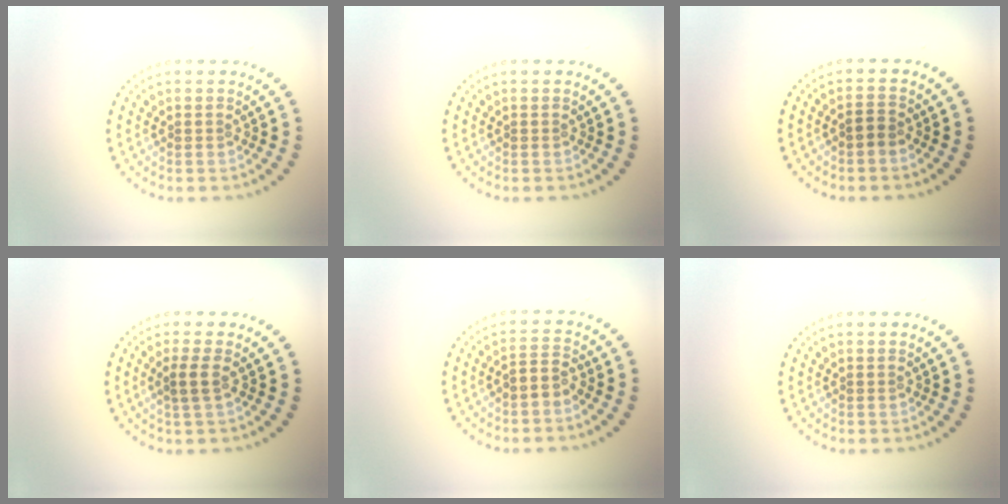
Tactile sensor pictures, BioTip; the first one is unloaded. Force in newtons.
{"total": 0.0}
{"total": 1.1, "press": 1.0, "slide": 0.6}
{"total": 1.6, "press": 1.4, "slide": 0.9}
{"total": 1.8, "press": 1.4, "slide": 1.2}
{"total": 0.0}